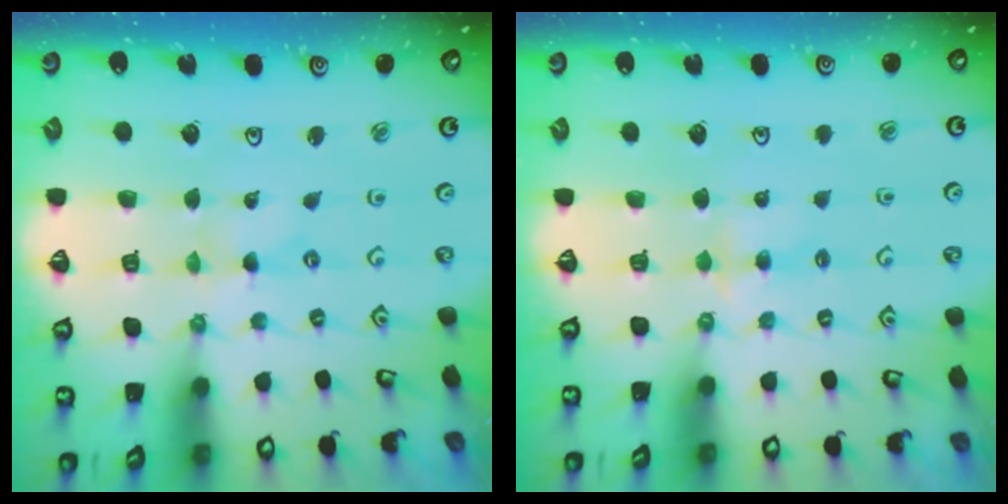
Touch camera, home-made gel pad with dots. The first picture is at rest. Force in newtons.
{"total": 2.6, "press": 2.5, "slide": 0.4}